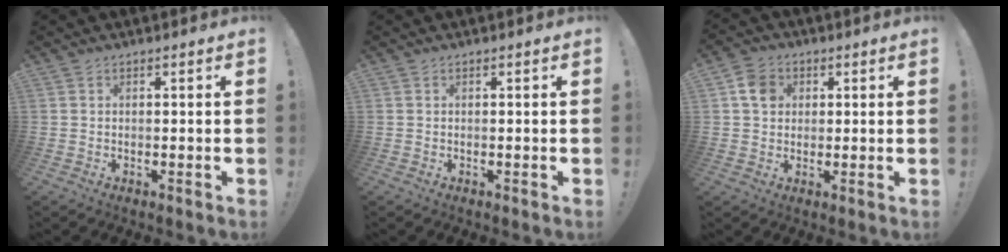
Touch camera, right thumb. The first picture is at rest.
{"total": 0.0}
{"total": 6.9, "force": [2.1, 5.8, 2.9], "torque": [-0.036, 0.001, 0.042]}